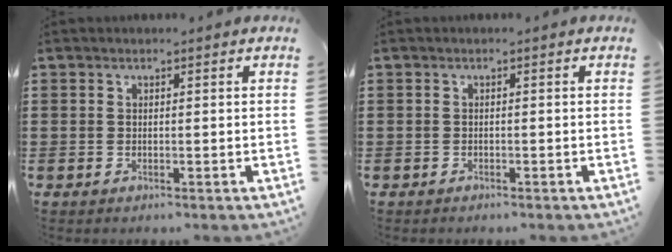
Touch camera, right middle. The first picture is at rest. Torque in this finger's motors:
{"motor_torque": [0.06, -0.24, 0.02, 0.00]}